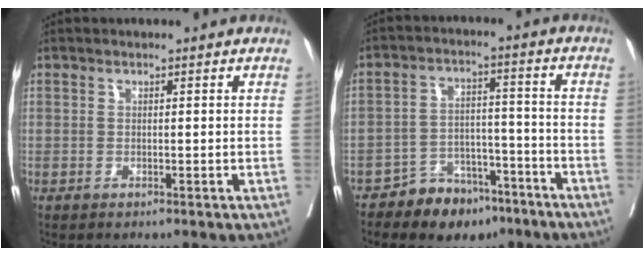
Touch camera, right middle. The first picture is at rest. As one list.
[{"total": 8.4, "force": [-6.4, 4.6, 3.0], "torque": [-0.046, 0.016, -0.101]}]